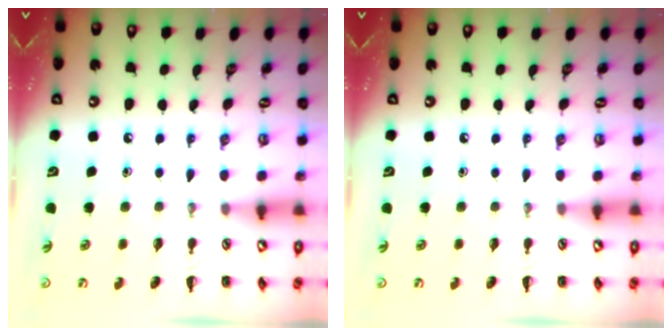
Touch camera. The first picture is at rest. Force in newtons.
{"total": 0.0}